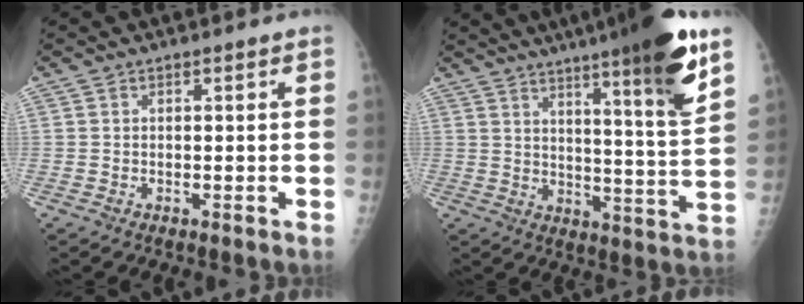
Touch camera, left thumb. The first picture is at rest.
{"total": 18.7, "force": [11.8, 1.2, 14.4], "torque": [-0.192, -0.057, 0.166]}